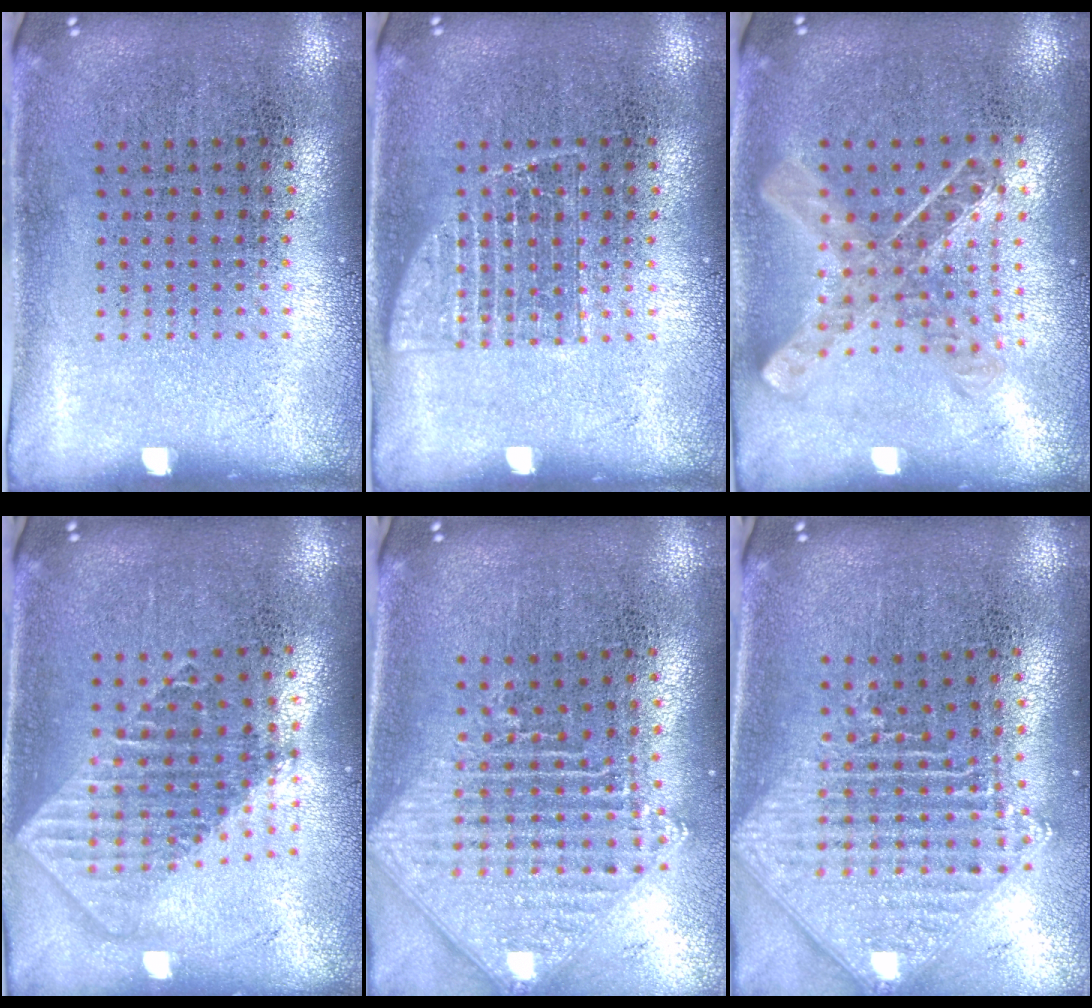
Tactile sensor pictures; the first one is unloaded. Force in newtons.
{"total": 1.8, "press": 1.7, "slide": 0.5}
{"total": 1.0, "press": 1.0, "slide": 0.1}
{"total": 1.8, "press": 1.5, "slide": 1.0}
{"total": 2.4, "press": 1.9, "slide": 1.5}
{"total": 2.4, "press": 1.9, "slide": 1.5}